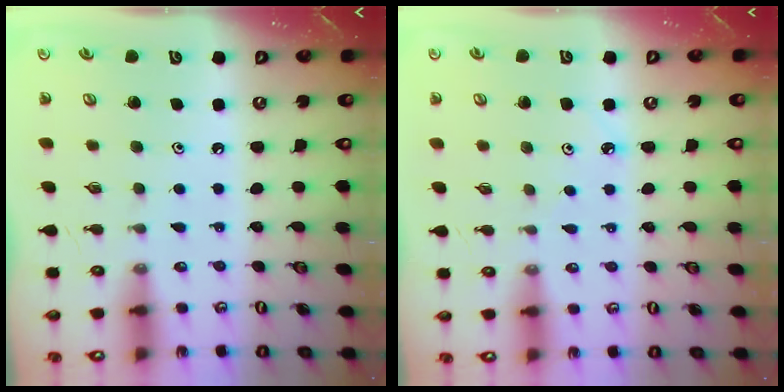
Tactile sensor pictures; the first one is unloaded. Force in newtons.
{"total": 2.2, "press": 2.2, "slide": 0.2}